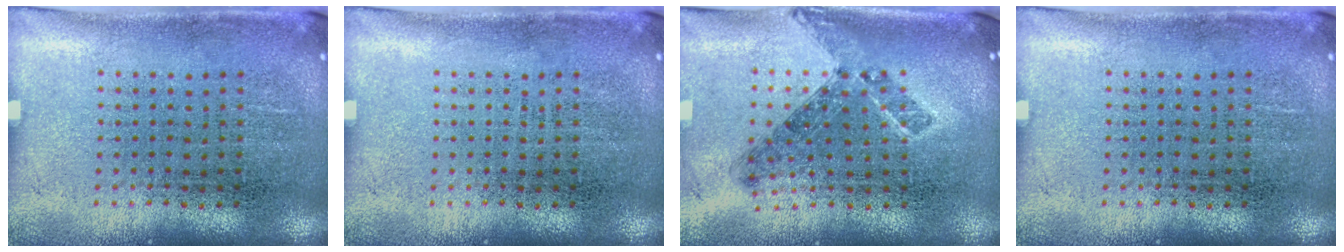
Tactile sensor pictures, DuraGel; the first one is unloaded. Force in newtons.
{"total": 0.0}
{"total": 0.8, "press": 0.8, "slide": 0.3}
{"total": 0.0}